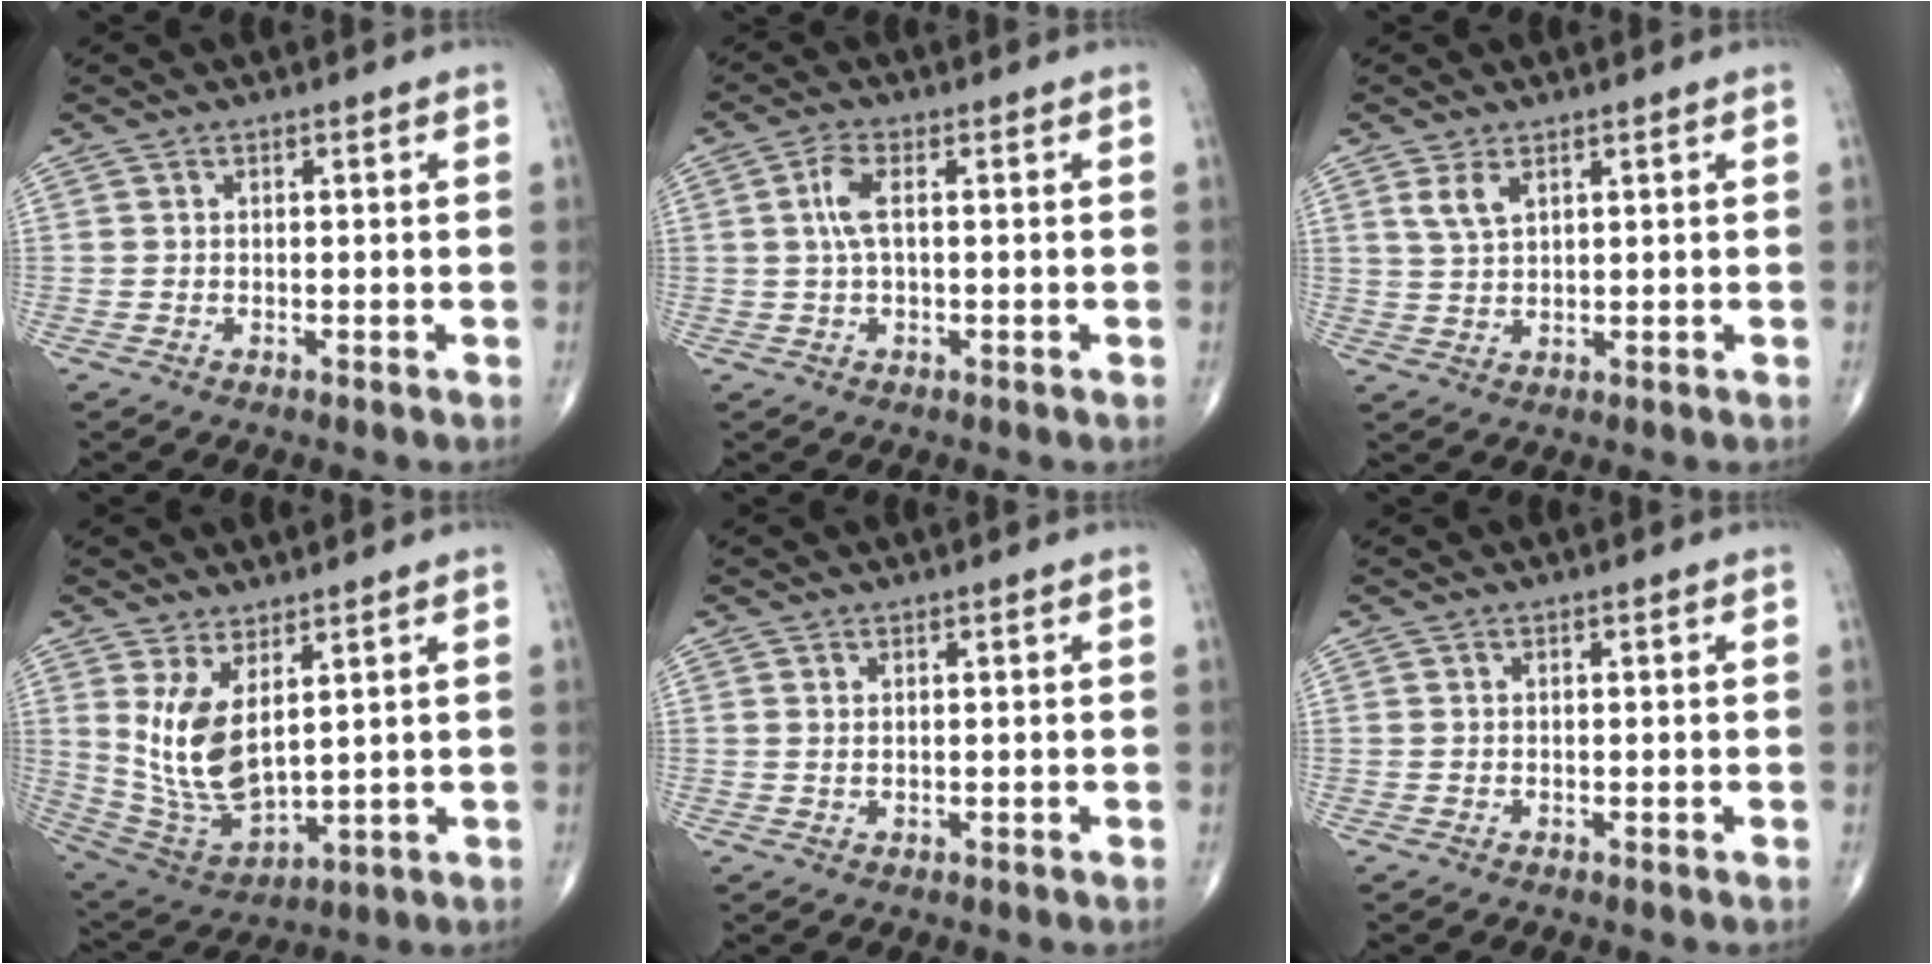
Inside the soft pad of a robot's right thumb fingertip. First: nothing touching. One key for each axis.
{"total": 4.0, "fx": 0.5, "fy": 1.5, "fz": 3.7, "tx": -0.093, "ty": 0.004, "tz": 0.007}
{"total": 3.6, "fx": 2.0, "fy": 1.7, "fz": 2.5, "tx": -0.049, "ty": -0.007, "tz": 0.045}
{"total": 11.6, "fx": 3.7, "fy": 5.1, "fz": 9.8, "tx": -0.188, "ty": -0.036, "tz": 0.095}
{"total": 0.7, "fx": 0.4, "fy": 0.3, "fz": 0.5, "tx": -0.010, "ty": 0.000, "tz": 0.007}
{"total": 0.0}